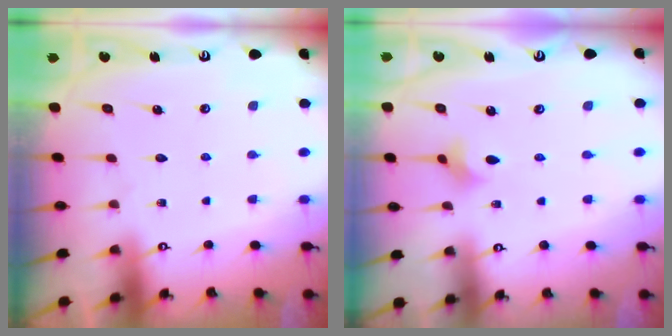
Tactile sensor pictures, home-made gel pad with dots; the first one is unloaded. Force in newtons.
{"total": 2.2, "press": 2.2, "slide": 0.5}